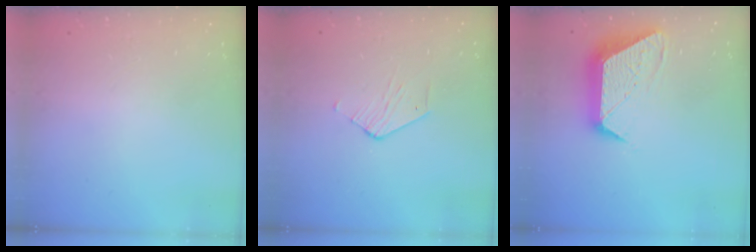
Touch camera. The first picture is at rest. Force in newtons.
{"total": 2.8, "press": 2.8, "slide": 0.2}
{"total": 12.8, "press": 12.8, "slide": 0.6}